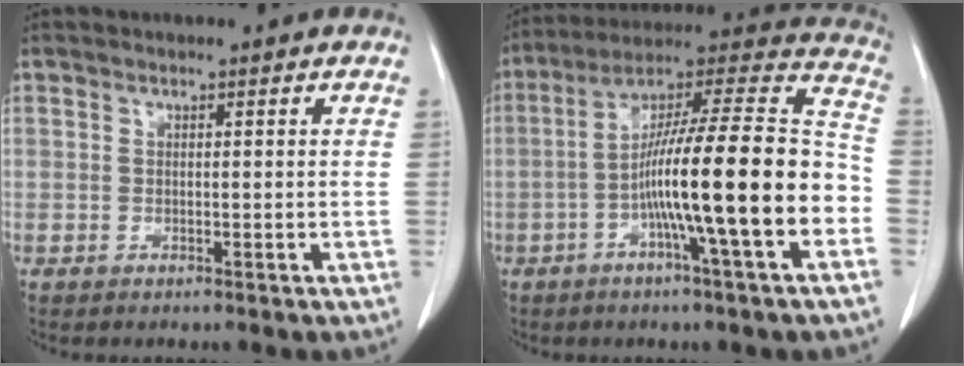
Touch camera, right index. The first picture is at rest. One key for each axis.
{"total": 21.0, "fx": -5.4, "fy": 0.6, "fz": 20.3, "tx": -0.302, "ty": 0.016, "tz": -0.093}